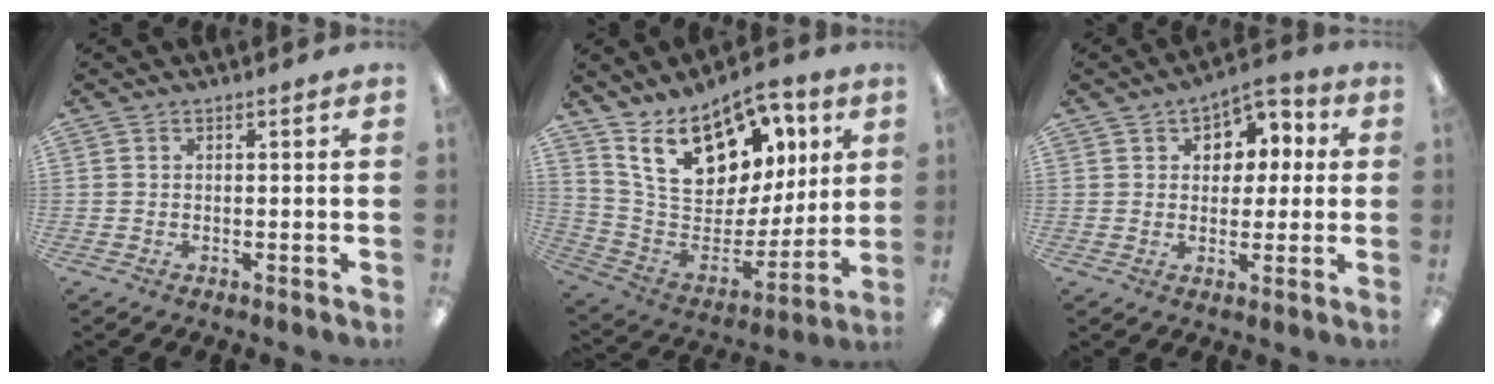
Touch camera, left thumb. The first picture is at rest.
{"total": 20.0, "force": [12.6, 11.2, 10.8], "torque": [-0.191, -0.062, 0.228]}
{"total": 6.8, "force": [2.4, 5.6, 3.0], "torque": [-0.044, -0.004, 0.039]}